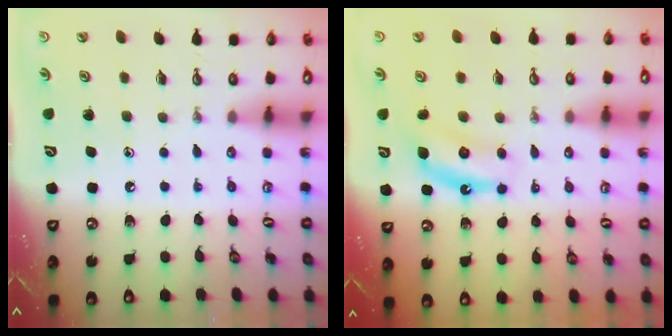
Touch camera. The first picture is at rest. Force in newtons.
{"total": 6.5, "press": 6.4, "slide": 1.0}